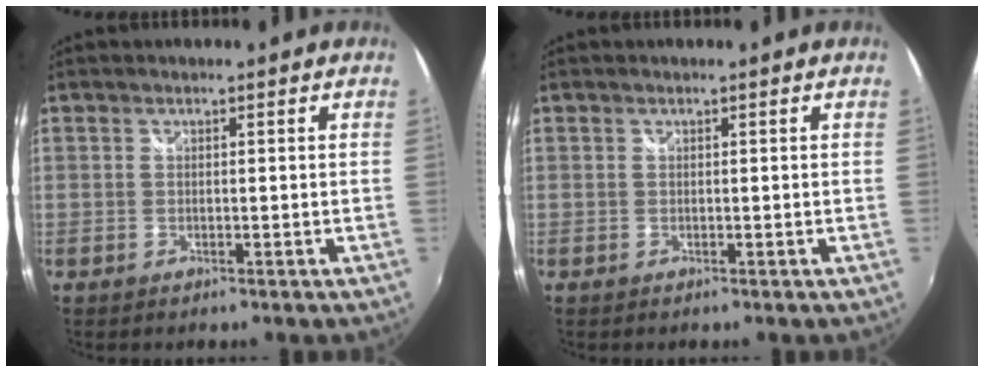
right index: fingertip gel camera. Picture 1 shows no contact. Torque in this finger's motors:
{"motor_torque": [0.03, 0.03, 0.00, 0.00]}